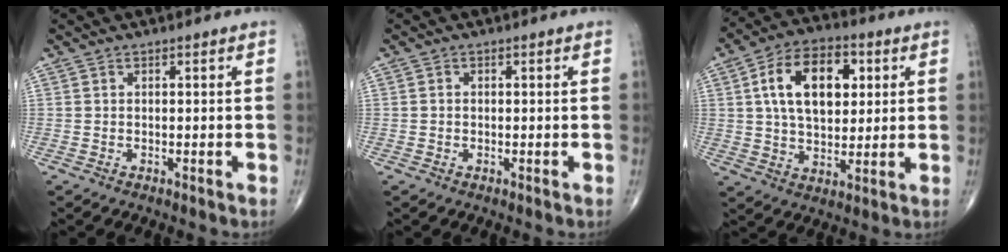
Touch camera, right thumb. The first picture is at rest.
{"total": 0.6, "force": [-0.1, 0.5, 0.2], "torque": [-0.003, 0.001, -0.002]}
{"total": 15.5, "force": [4.0, 9.5, 11.7], "torque": [-0.171, 0.003, 0.065]}